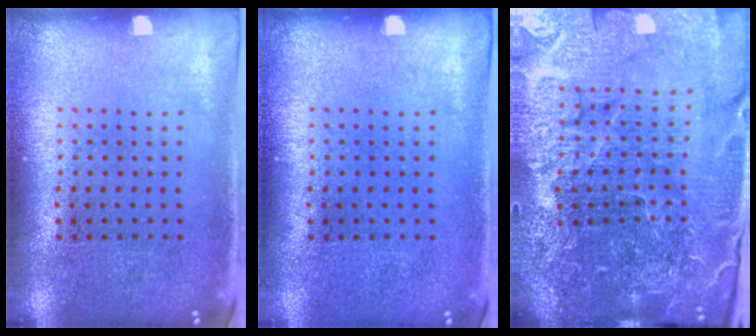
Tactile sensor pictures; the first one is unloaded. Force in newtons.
{"total": 0.0}
{"total": 6.7, "press": 5.8, "slide": 3.2}